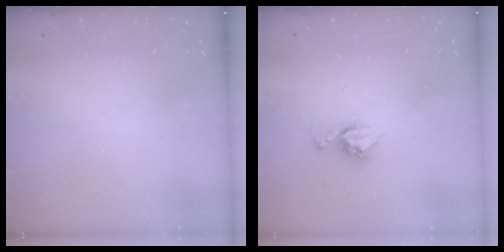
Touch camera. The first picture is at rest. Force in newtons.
{"total": 9.0, "press": 8.9, "slide": 0.7}